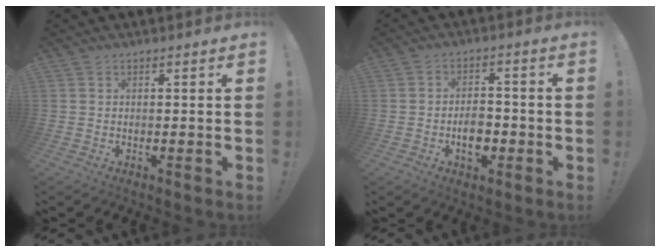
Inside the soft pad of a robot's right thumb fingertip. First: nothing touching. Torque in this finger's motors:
{"motor_torque": [1.08, 0.82, 0.45, -0.51, 0.00]}